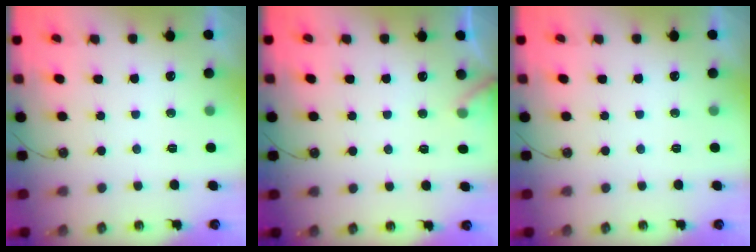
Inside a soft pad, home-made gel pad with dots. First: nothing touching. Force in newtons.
{"total": 5.3, "press": 5.3, "slide": 0.3}
{"total": 0.0}